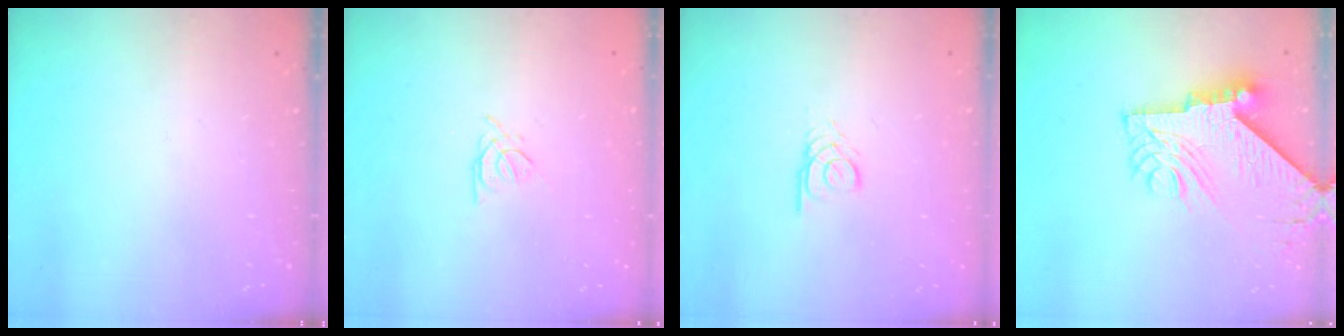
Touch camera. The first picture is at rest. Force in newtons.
{"total": 1.9, "press": 1.8, "slide": 0.5}
{"total": 2.7, "press": 2.7, "slide": 0.3}
{"total": 11.9, "press": 11.9, "slide": 1.2}